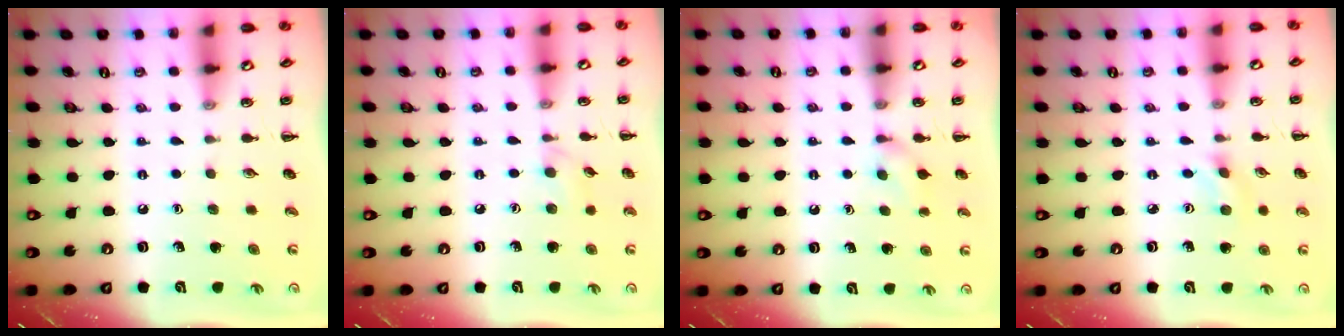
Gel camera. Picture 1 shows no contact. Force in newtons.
{"total": 5.7, "press": 5.2, "slide": 2.3}
{"total": 5.5, "press": 5.2, "slide": 1.6}
{"total": 1.1, "press": 1.0, "slide": 0.5}